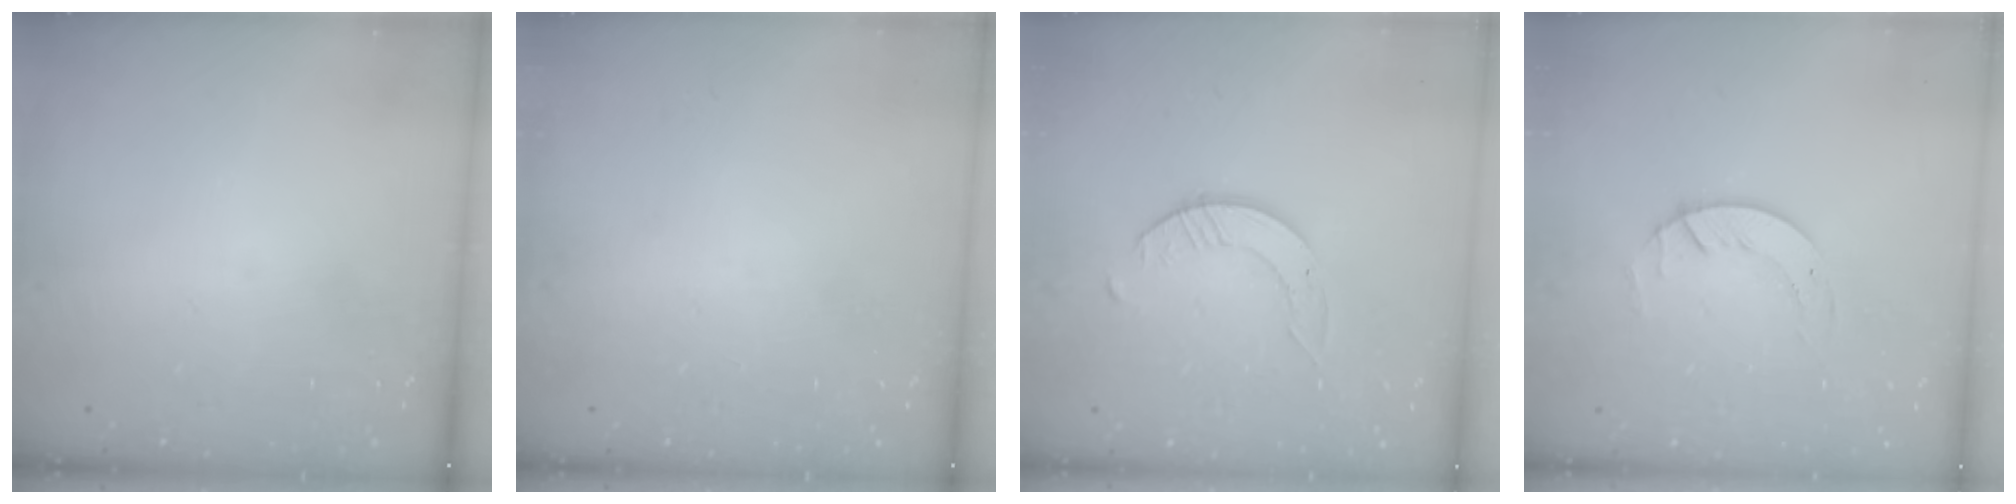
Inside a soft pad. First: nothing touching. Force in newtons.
{"total": 0.0}
{"total": 3.7, "press": 3.7, "slide": 0.4}
{"total": 3.6, "press": 3.6, "slide": 0.4}